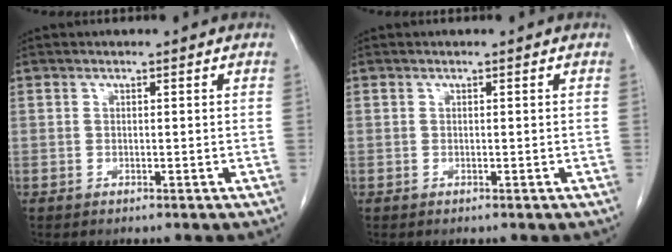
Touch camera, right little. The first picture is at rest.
{"total": 0.0}